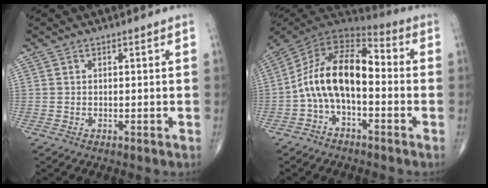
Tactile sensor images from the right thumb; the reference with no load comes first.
{"total": 14.8, "force": [-2.0, 8.0, 12.3], "torque": [-0.205, 0.060, -0.048]}